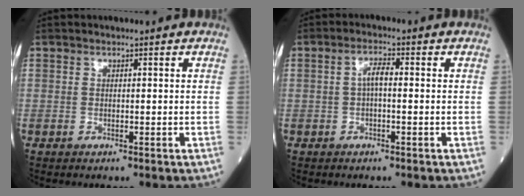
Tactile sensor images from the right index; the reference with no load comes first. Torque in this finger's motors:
{"motor_torque": [0.62, 0.03, 0.28, 0.08]}